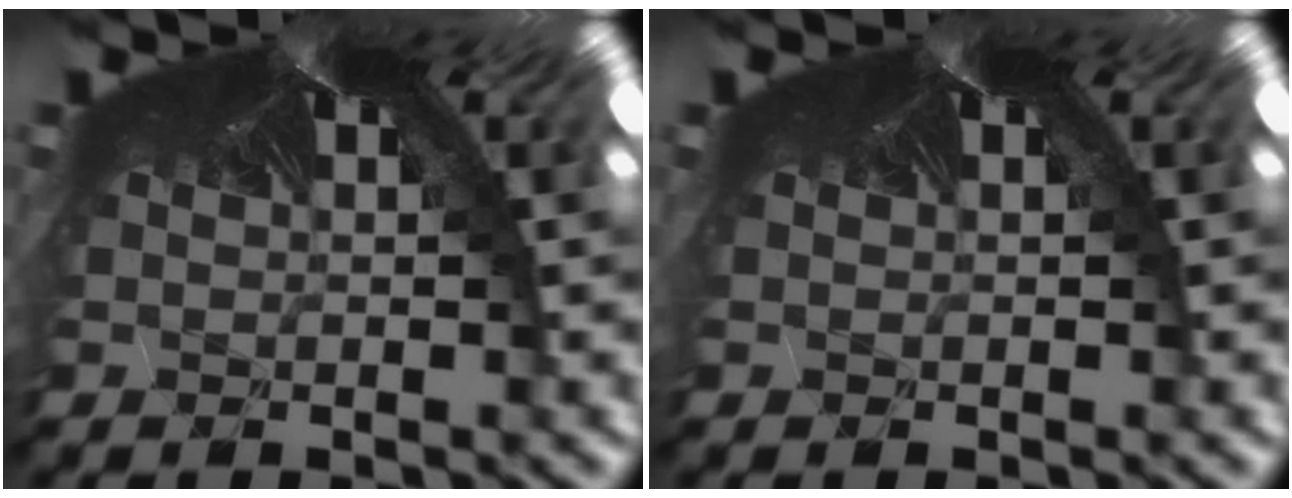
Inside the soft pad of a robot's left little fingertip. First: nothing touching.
{"total": 0.0}